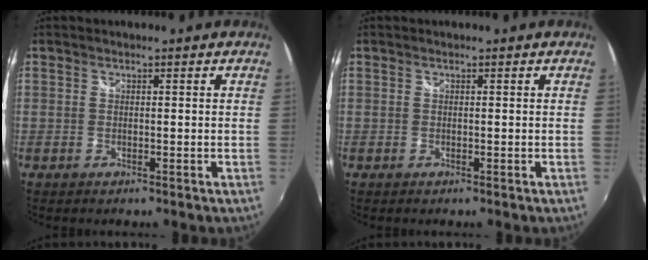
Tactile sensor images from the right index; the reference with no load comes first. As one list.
[{"total": 0.0}]